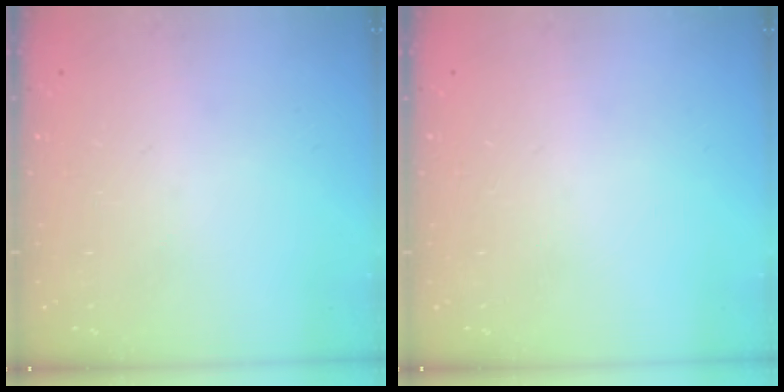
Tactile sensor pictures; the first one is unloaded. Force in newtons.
{"total": 0.0}